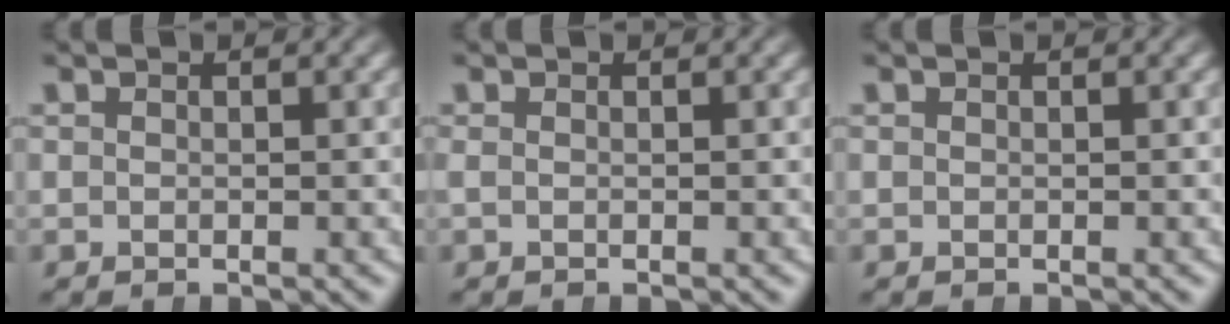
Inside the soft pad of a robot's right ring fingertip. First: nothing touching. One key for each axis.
{"total": 0.6, "fx": -0.2, "fy": 0.2, "fz": 0.5, "tx": -0.012, "ty": 0.001, "tz": -0.004}
{"total": 0.0}